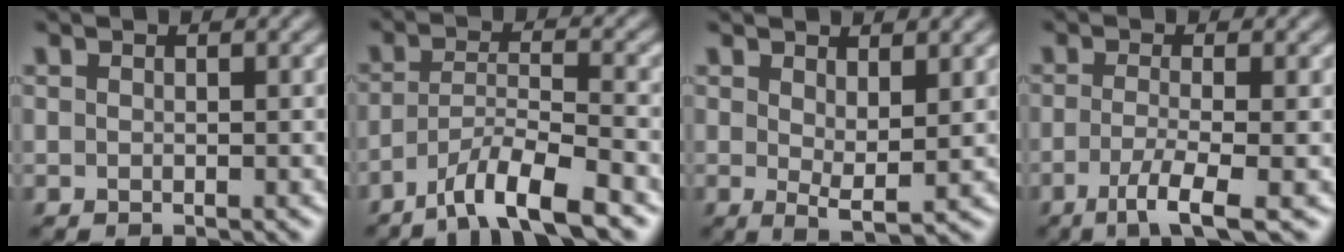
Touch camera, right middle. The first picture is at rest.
{"total": 6.7, "force": [-4.9, 1.2, 4.4], "torque": [-0.069, 0.002, -0.089]}
{"total": 2.6, "force": [1.0, 0.8, 2.3], "torque": [-0.041, -0.010, 0.020]}
{"total": 4.0, "force": [-1.8, 0.7, 3.5], "torque": [-0.065, -0.008, -0.041]}